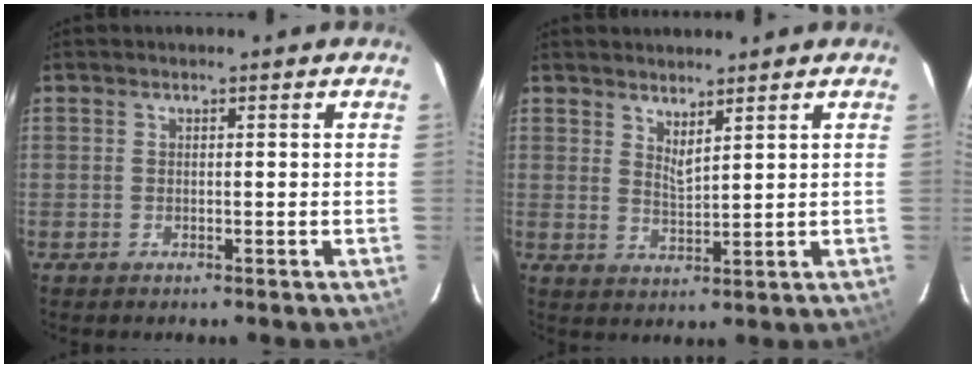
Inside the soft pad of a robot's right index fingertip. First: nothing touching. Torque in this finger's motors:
{"motor_torque": [-0.20, 0.38, 0.07, 0.00]}